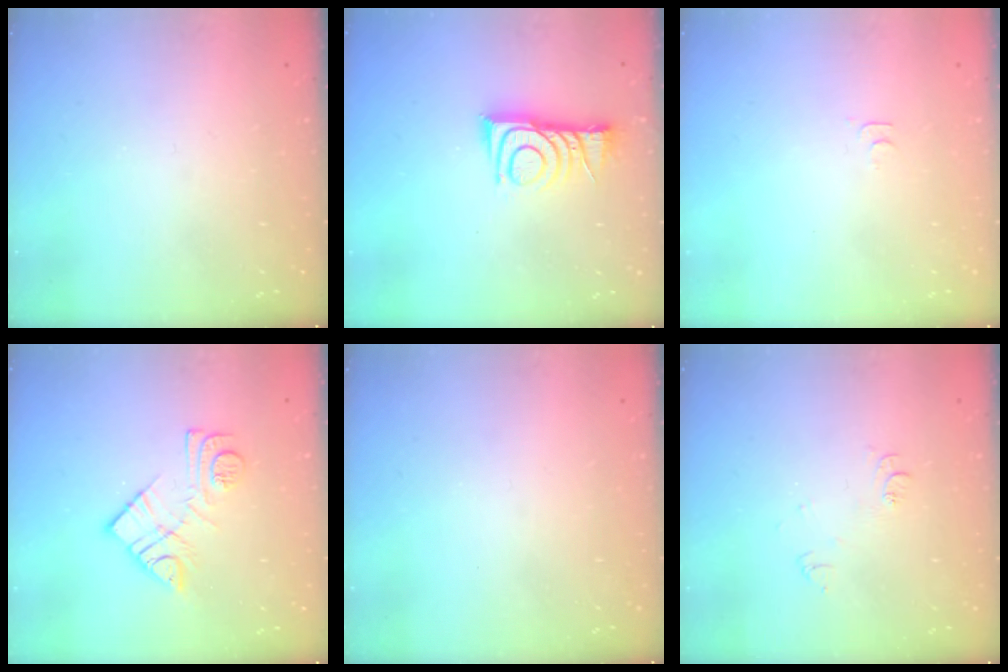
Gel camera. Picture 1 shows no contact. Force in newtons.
{"total": 10.0, "press": 10.0, "slide": 0.5}
{"total": 5.8, "press": 5.8, "slide": 0.7}
{"total": 12.1, "press": 12.0, "slide": 0.8}
{"total": 0.0}
{"total": 6.1, "press": 6.0, "slide": 0.7}